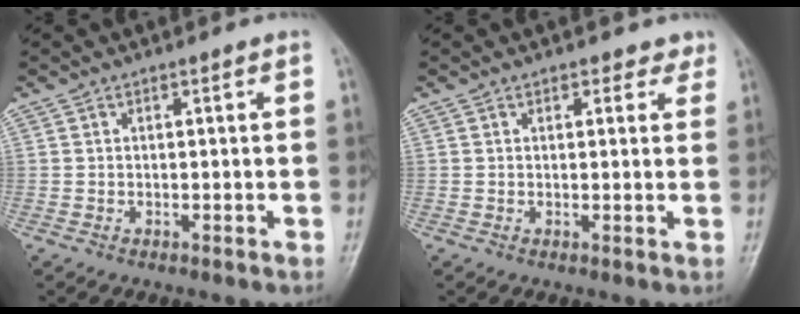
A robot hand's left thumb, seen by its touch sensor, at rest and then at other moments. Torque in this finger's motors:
{"motor_torque": [-0.11, 0.11, -0.10, 0.32, 0.06]}